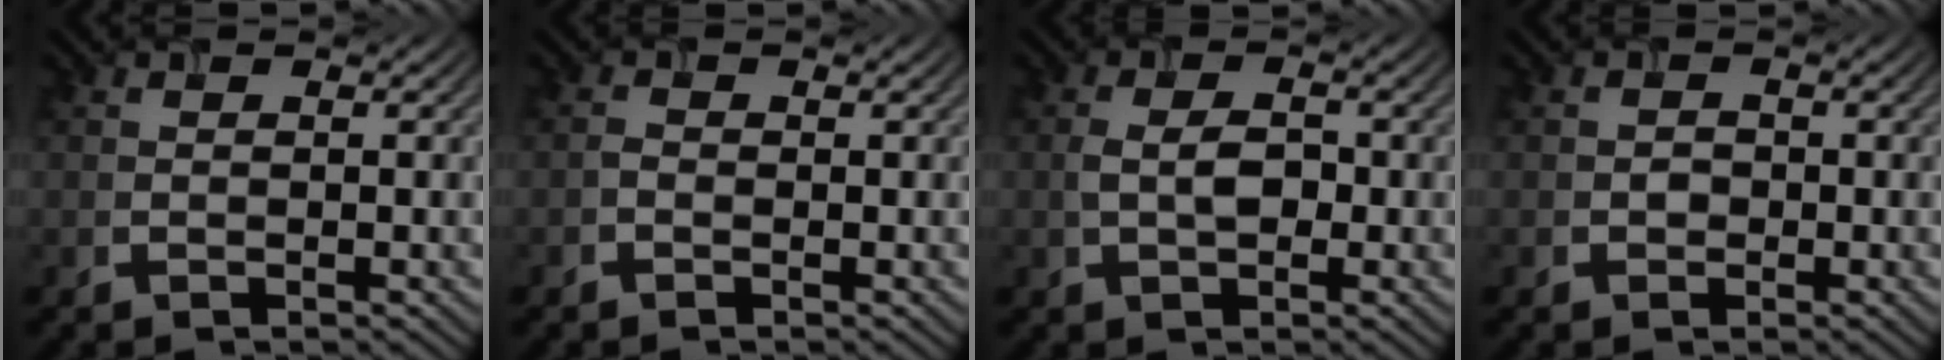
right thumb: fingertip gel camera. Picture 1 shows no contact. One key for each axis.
{"total": 0.8, "fx": -0.5, "fy": 0.4, "fz": 0.4, "tx": -0.008, "ty": 0.001, "tz": -0.013}
{"total": 3.1, "fx": -0.3, "fy": 1.8, "fz": 2.5, "tx": -0.054, "ty": 0.000, "tz": -0.008}
{"total": 1.0, "fx": -0.4, "fy": 0.9, "fz": 0.2, "tx": -0.001, "ty": -0.001, "tz": -0.009}